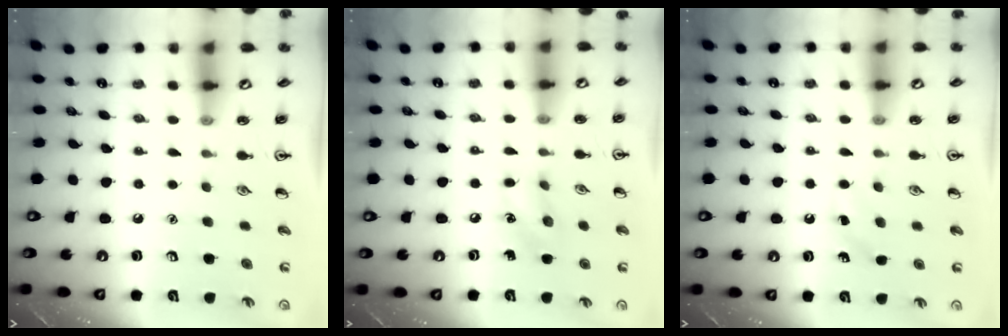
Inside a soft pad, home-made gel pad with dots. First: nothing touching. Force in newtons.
{"total": 7.6, "press": 7.5, "slide": 1.2}
{"total": 2.8, "press": 2.6, "slide": 0.9}